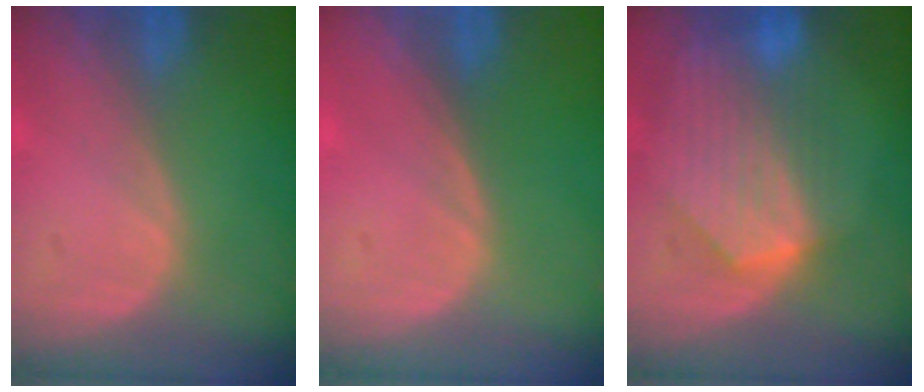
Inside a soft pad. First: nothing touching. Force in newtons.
{"total": 0.0}
{"total": 8.6, "press": 7.8, "slide": 3.7}